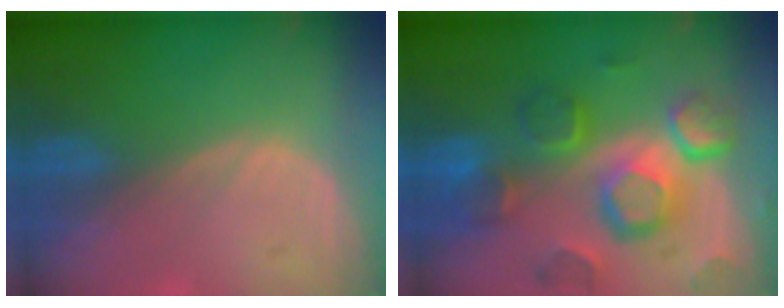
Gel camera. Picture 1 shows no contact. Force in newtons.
{"total": 12.4, "press": 10.7, "slide": 6.2}